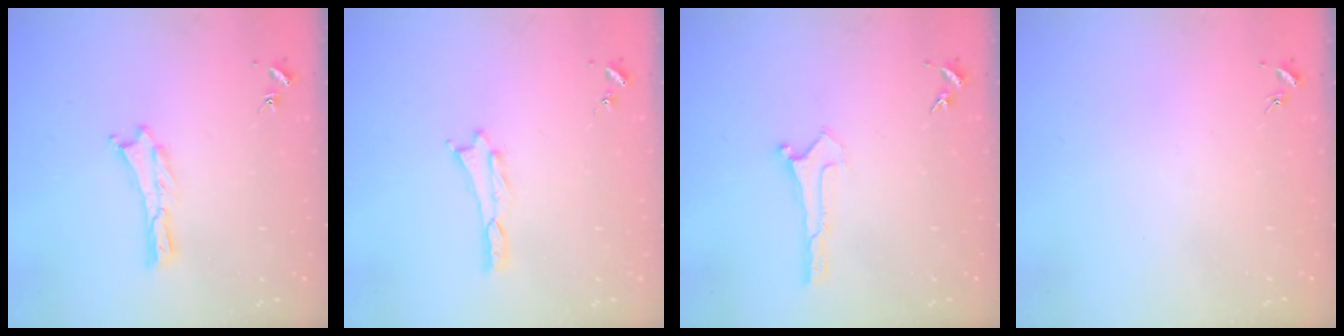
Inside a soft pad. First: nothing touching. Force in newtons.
{"total": 0.0}
{"total": 0.0}
{"total": 0.0}